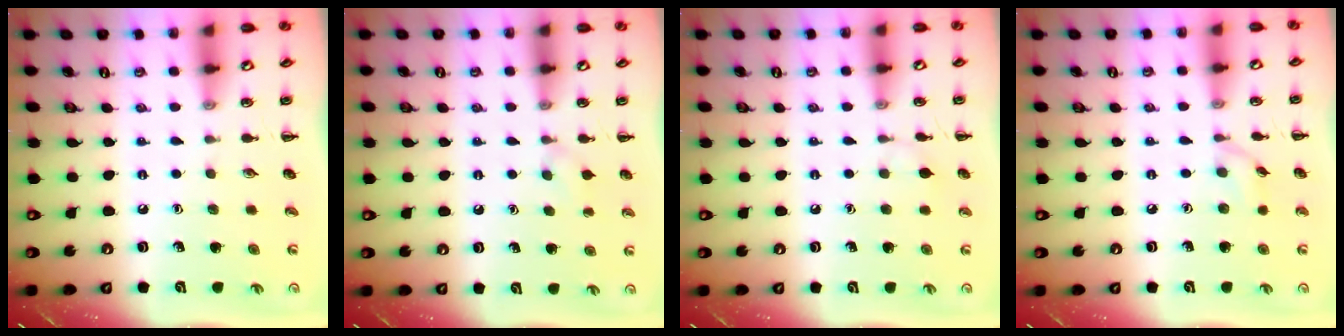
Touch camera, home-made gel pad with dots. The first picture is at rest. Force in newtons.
{"total": 5.1, "press": 4.7, "slide": 1.9}
{"total": 4.2, "press": 3.9, "slide": 1.7}
{"total": 6.0, "press": 6.0, "slide": 0.6}